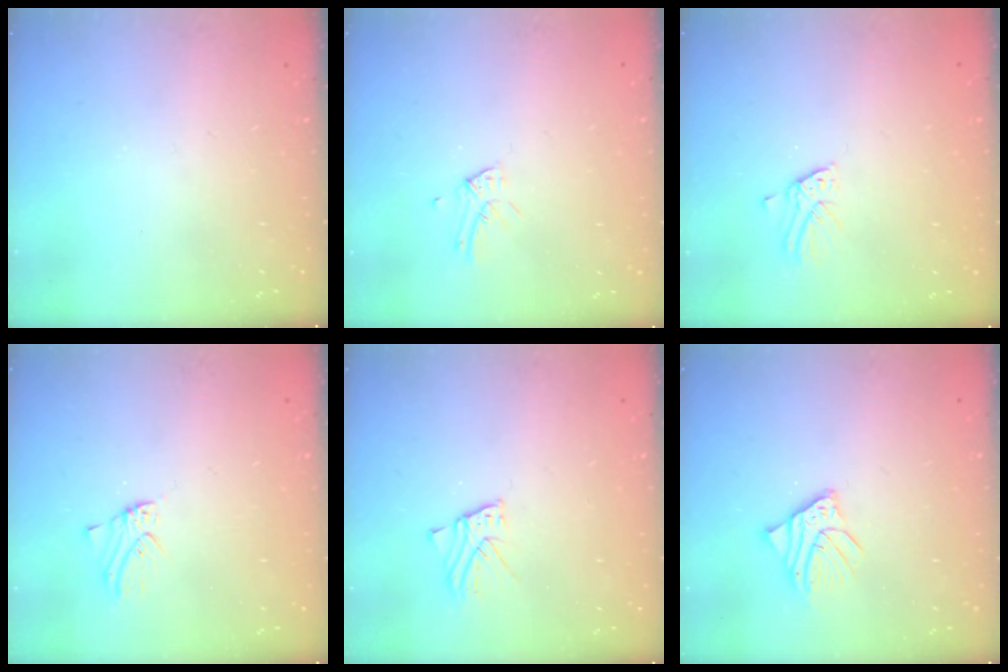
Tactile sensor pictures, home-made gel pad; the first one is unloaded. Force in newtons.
{"total": 3.0, "press": 3.0, "slide": 0.3}
{"total": 1.7, "press": 1.7, "slide": 0.1}
{"total": 0.9, "press": 0.9, "slide": 0.1}
{"total": 3.2, "press": 3.2, "slide": 0.2}
{"total": 5.8, "press": 5.8, "slide": 0.7}